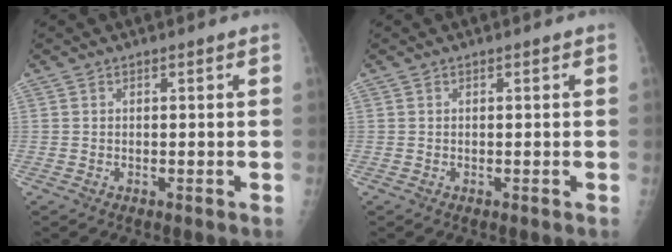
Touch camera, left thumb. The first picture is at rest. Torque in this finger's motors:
{"motor_torque": [0.00, 0.01, 0.00, -0.01, 0.00]}